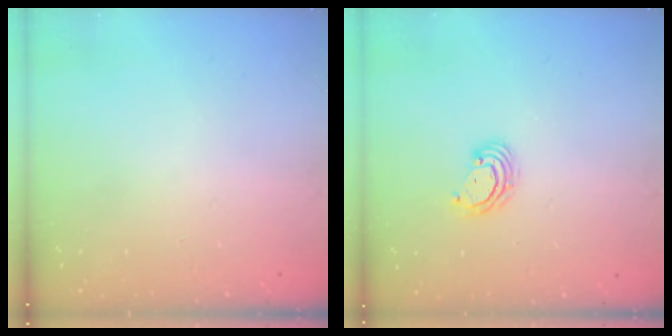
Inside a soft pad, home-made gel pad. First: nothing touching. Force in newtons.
{"total": 3.6, "press": 3.6, "slide": 0.3}